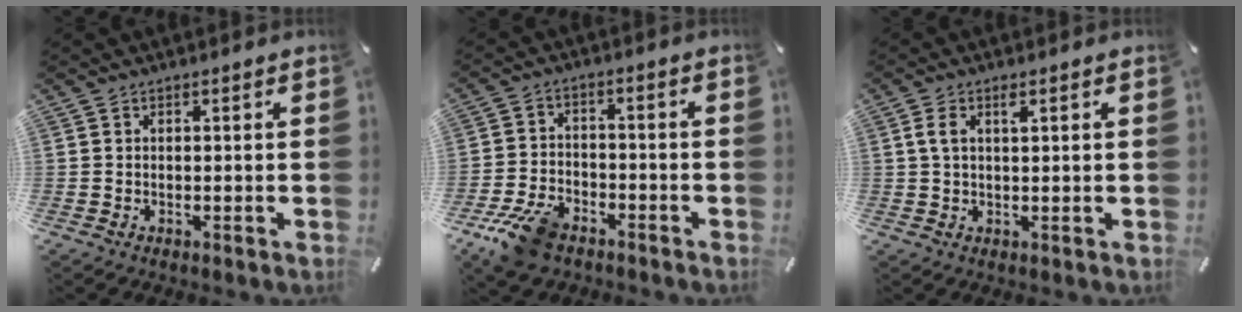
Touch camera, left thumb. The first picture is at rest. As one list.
[{"total": 10.0, "force": [-6.5, 5.5, 5.2], "torque": [-0.109, 0.029, -0.121]}, {"total": 3.0, "force": [1.1, 1.2, 2.5], "torque": [-0.060, 0.002, 0.015]}]